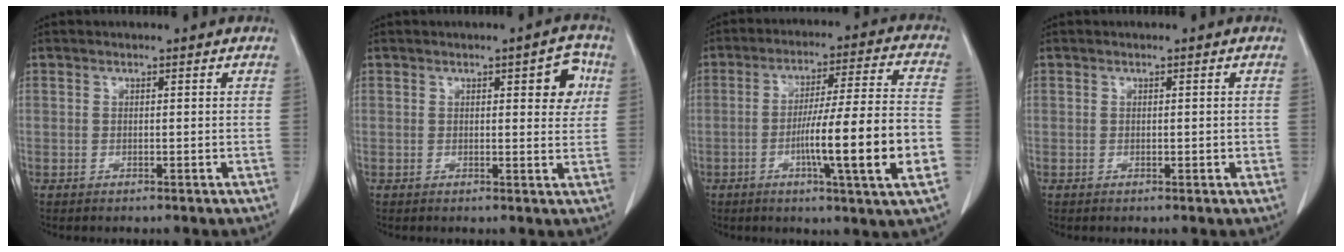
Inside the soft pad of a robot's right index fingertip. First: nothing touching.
{"total": 4.8, "force": [1.6, 1.5, 4.3], "torque": [-0.046, 0.006, 0.016]}
{"total": 16.1, "force": [-4.3, -0.3, 15.5], "torque": [-0.243, -0.001, -0.069]}
{"total": 1.1, "force": [-0.1, 0.5, 0.9], "torque": [-0.013, 0.003, 0.003]}